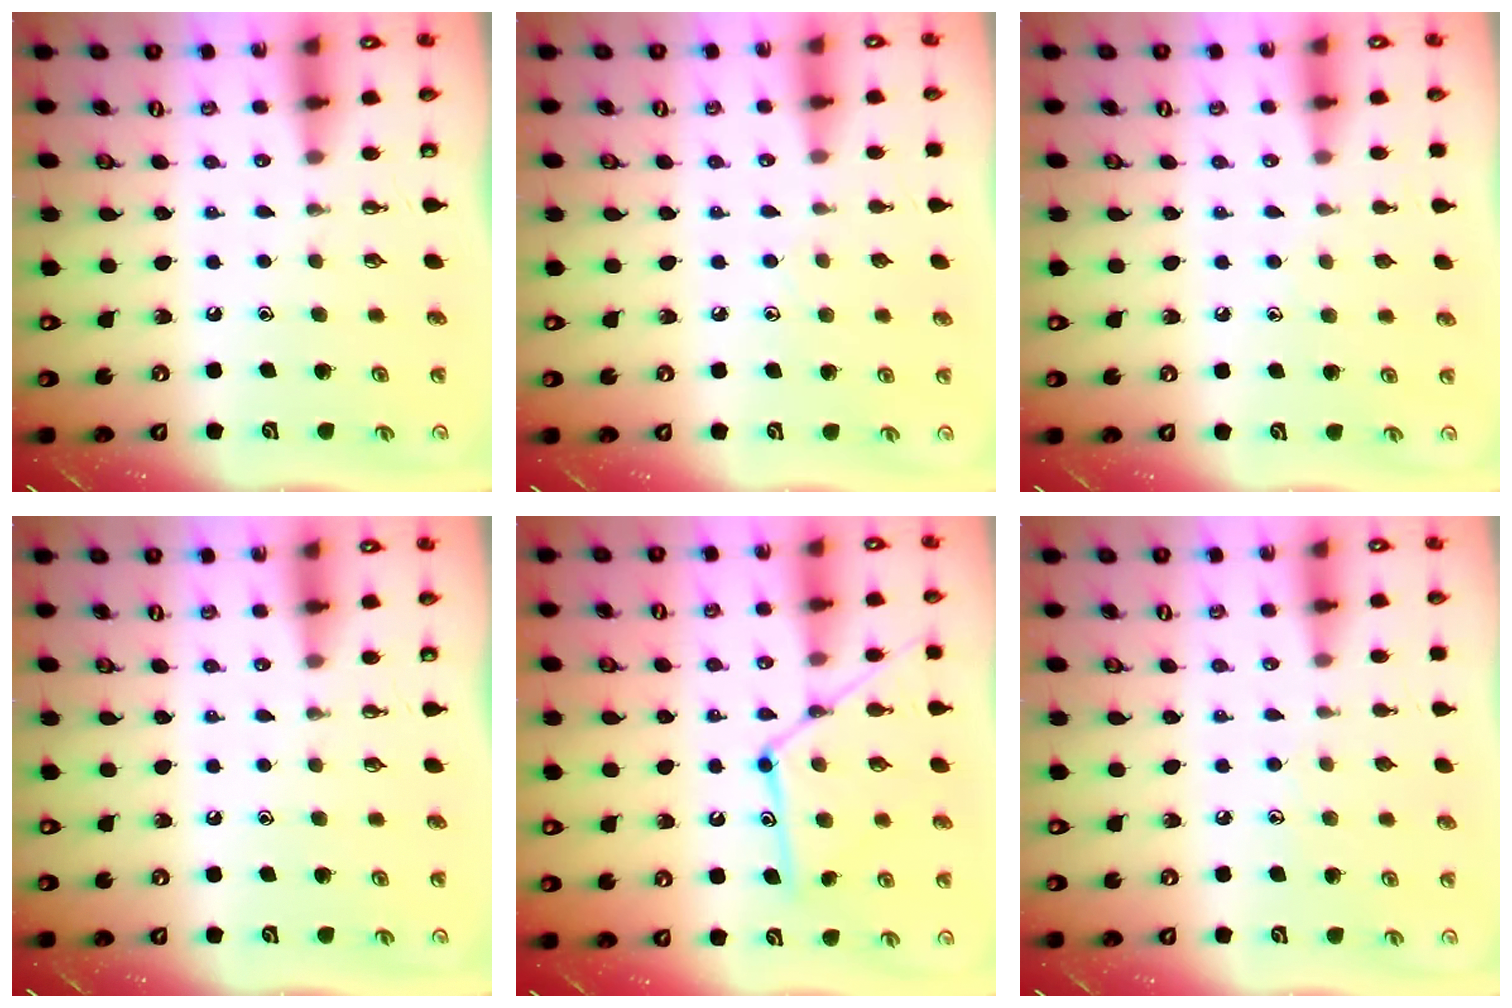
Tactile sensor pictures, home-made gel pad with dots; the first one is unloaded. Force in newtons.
{"total": 3.8, "press": 3.7, "slide": 0.4}
{"total": 3.8, "press": 3.8, "slide": 0.3}
{"total": 0.0}
{"total": 14.8, "press": 14.8, "slide": 1.3}
{"total": 3.5, "press": 3.5, "slide": 0.4}